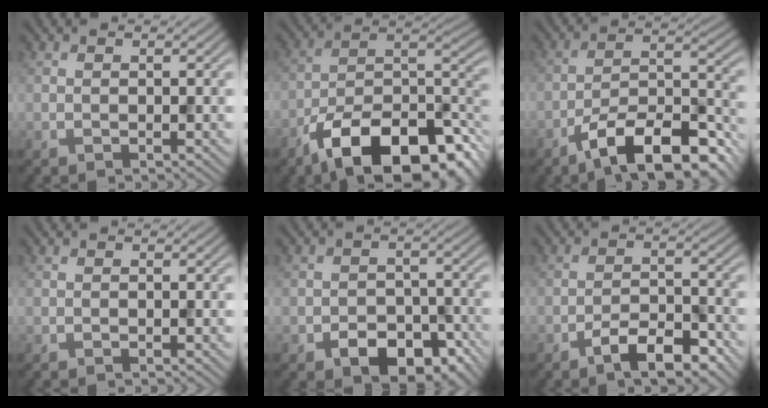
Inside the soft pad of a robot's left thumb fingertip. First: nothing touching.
{"total": 17.5, "force": [-11.1, 7.3, 11.3], "torque": [-0.186, -0.021, -0.181]}
{"total": 13.7, "force": [-9.5, 4.1, 9.0], "torque": [-0.146, -0.001, -0.167]}
{"total": 0.0}
{"total": 6.7, "force": [-3.7, 4.1, 3.7], "torque": [-0.053, -0.013, -0.060]}
{"total": 5.9, "force": [-3.9, 2.0, 3.9], "torque": [-0.062, 0.009, -0.068]}